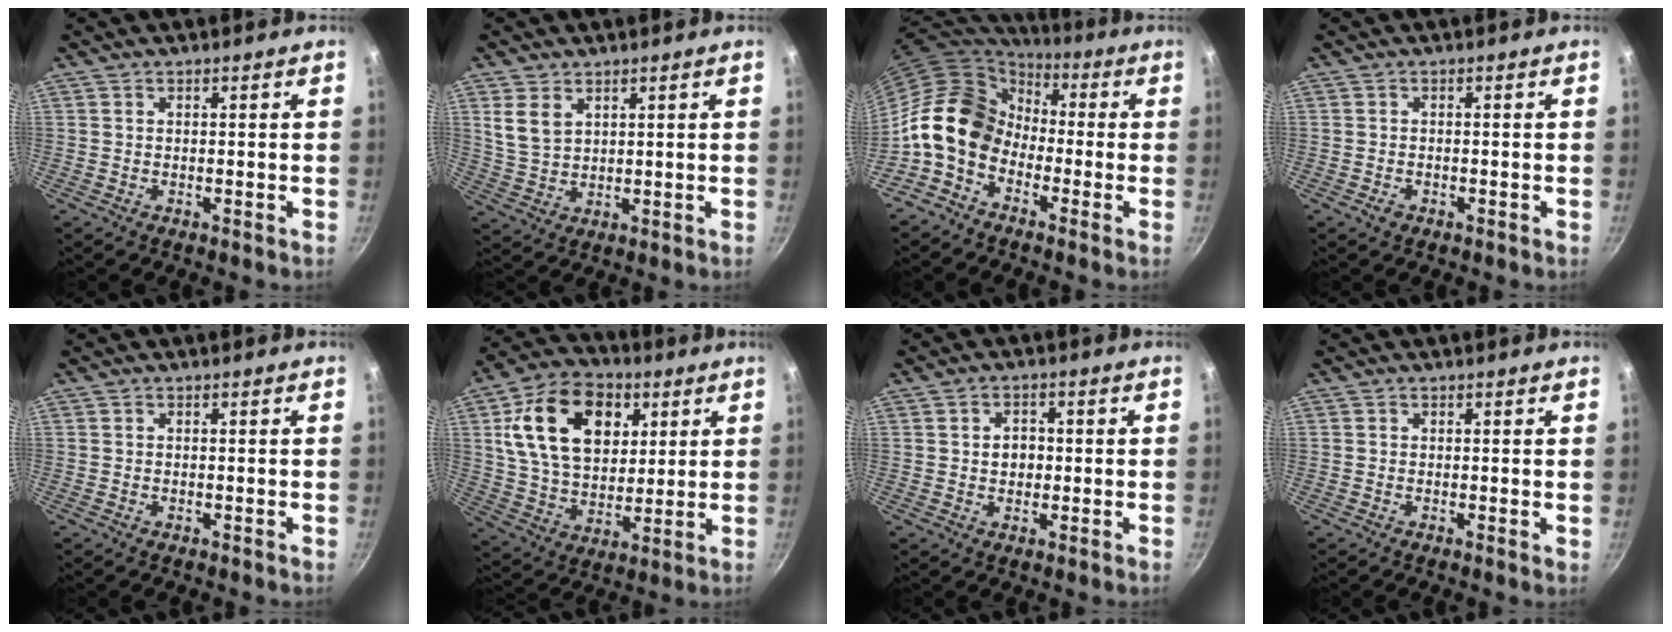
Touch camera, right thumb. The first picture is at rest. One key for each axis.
{"total": 5.8, "fx": 2.7, "fy": 3.9, "fz": 3.5, "tx": -0.060, "ty": -0.013, "tz": 0.060}
{"total": 14.0, "fx": -3.2, "fy": 10.7, "fz": 8.4, "tx": -0.110, "ty": 0.045, "tz": -0.087}
{"total": 1.5, "fx": -0.8, "fy": 0.9, "fz": 0.8, "tx": -0.018, "ty": 0.003, "tz": -0.013}
{"total": 0.0}
{"total": 20.7, "fx": 6.6, "fy": 14.1, "fz": 13.6, "tx": -0.211, "ty": -0.007, "tz": 0.111}
{"total": 3.9, "fx": 0.1, "fy": 3.1, "fz": 2.3, "tx": -0.015, "ty": 0.007, "tz": 0.000}
{"total": 0.5, "fx": 0.0, "fy": 0.2, "fz": 0.5, "tx": -0.008, "ty": -0.002, "tz": -0.002}